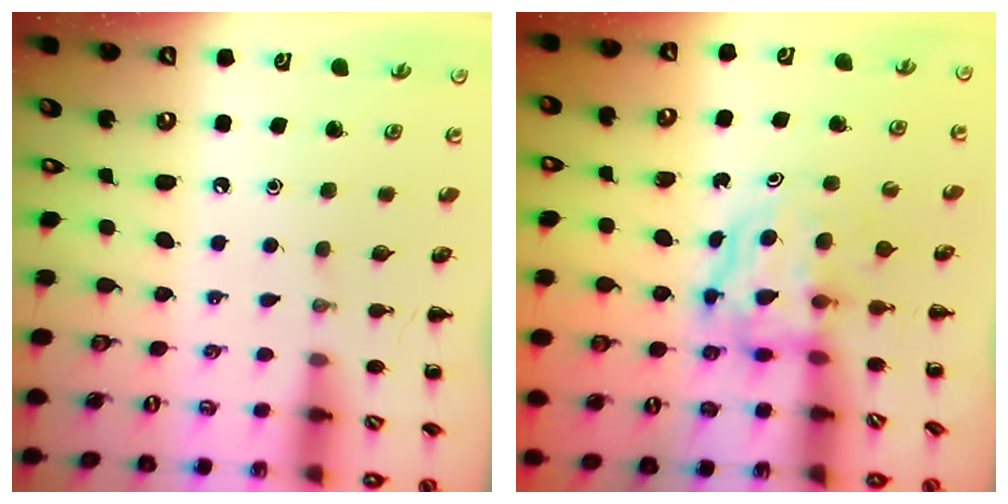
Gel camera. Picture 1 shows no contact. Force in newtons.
{"total": 4.0, "press": 4.0, "slide": 0.4}